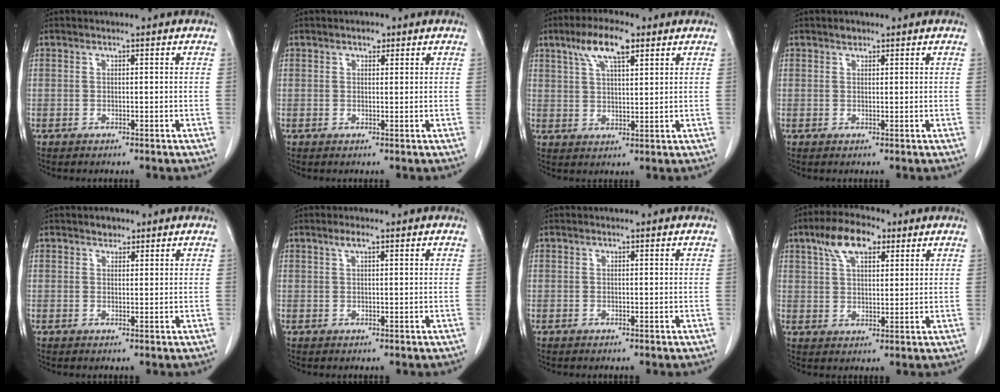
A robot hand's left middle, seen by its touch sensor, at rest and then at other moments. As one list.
[{"total": 1.4, "force": [0.9, 0.7, 0.7], "torque": [-0.013, 0.001, 0.013]}, {"total": 7.7, "force": [4.5, 2.1, 5.9], "torque": [-0.118, 0.014, 0.082]}, {"total": 1.0, "force": [0.8, 0.6, 0.3], "torque": [-0.008, 0.000, 0.012]}, {"total": 1.6, "force": [1.2, 1.0, 0.4], "torque": [-0.008, 0.000, 0.018]}, {"total": 1.6, "force": [1.0, 0.2, 1.2], "torque": [-0.029, 0.005, 0.021]}, {"total": 0.0}, {"total": 8.3, "force": [4.7, 3.5, 5.8], "torque": [-0.113, 0.021, 0.085]}]